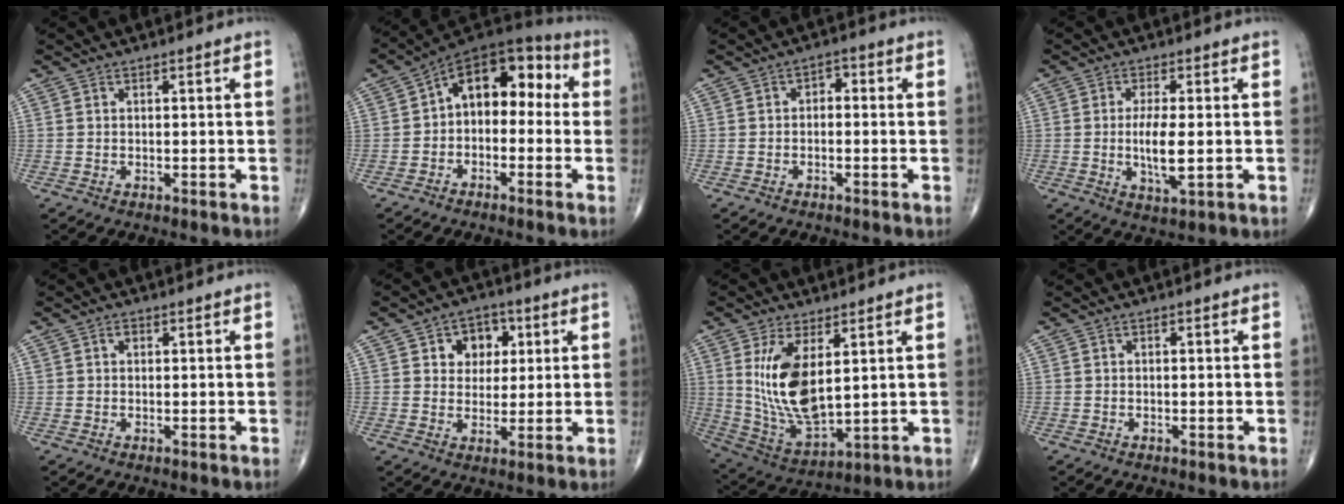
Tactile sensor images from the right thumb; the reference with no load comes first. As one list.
[{"total": 12.8, "force": [0.5, 8.3, 9.7], "torque": [-0.094, 0.051, -0.015]}, {"total": 2.4, "force": [-0.3, 1.7, 1.7], "torque": [-0.009, 0.017, -0.017]}, {"total": 7.0, "force": [-0.6, 2.0, 6.7], "torque": [-0.126, -0.015, -0.013]}, {"total": 1.1, "force": [0.4, 0.8, 0.6], "torque": [-0.006, 0.004, 0.005]}, {"total": 7.6, "force": [2.5, 6.0, 4.0], "torque": [-0.013, -0.002, 0.033]}, {"total": 14.1, "force": [3.5, 6.5, 12.1], "torque": [-0.230, -0.025, 0.090]}, {"total": 0.0}]